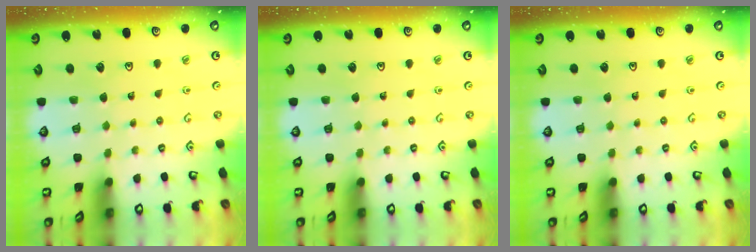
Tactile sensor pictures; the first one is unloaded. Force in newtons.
{"total": 0.0}
{"total": 0.0}